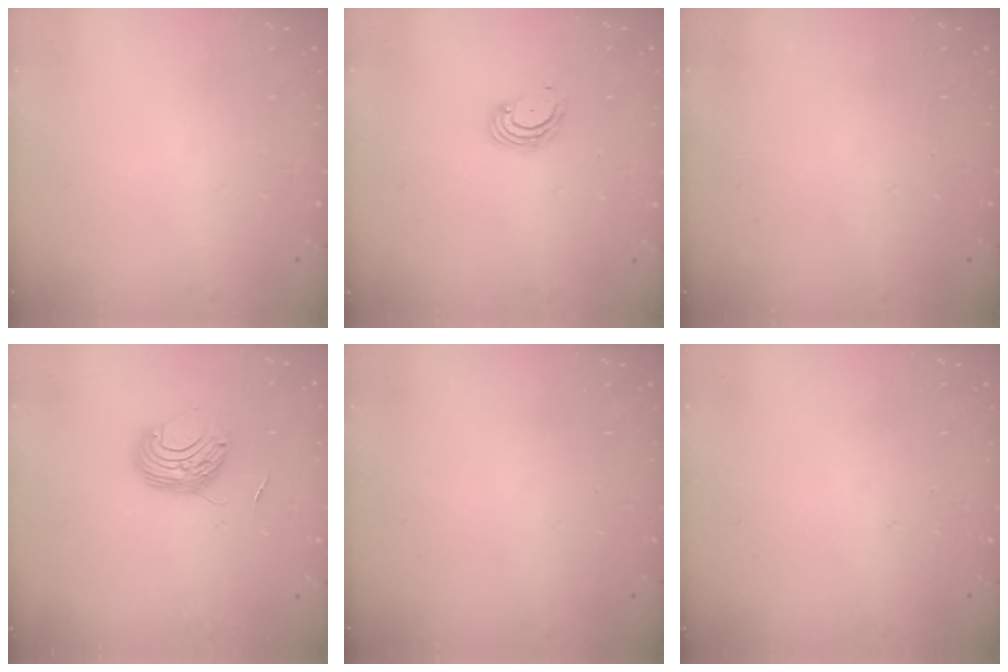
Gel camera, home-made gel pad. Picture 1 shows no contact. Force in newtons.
{"total": 2.8, "press": 2.8, "slide": 0.3}
{"total": 0.0}
{"total": 9.3, "press": 9.3, "slide": 0.5}
{"total": 0.0}
{"total": 0.0}